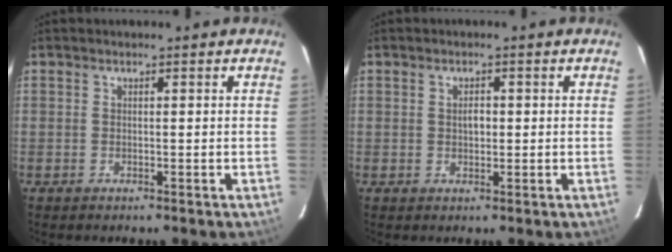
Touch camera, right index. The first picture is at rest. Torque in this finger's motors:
{"motor_torque": [0.21, 0.00, 0.24, 0.04]}